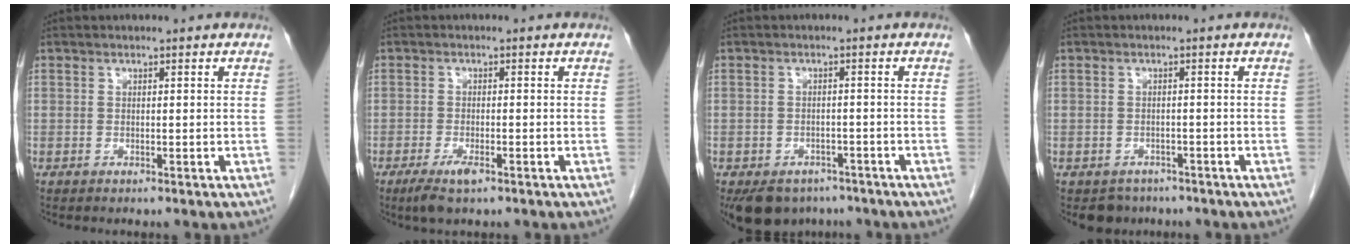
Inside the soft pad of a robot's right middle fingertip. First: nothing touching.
{"total": 3.5, "force": [-2.1, 0.8, 2.7], "torque": [-0.057, -0.005, -0.037]}
{"total": 7.8, "force": [-5.7, 4.8, 2.2], "torque": [-0.037, -0.003, -0.078]}
{"total": 3.3, "force": [-2.6, 2.1, 0.1], "torque": [-0.007, 0.002, -0.037]}